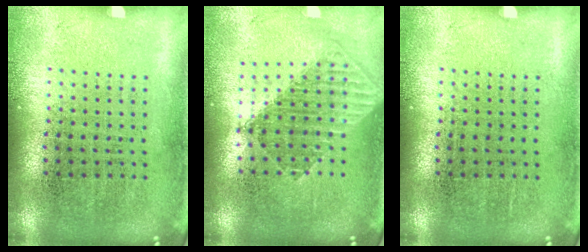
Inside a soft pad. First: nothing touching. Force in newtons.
{"total": 1.7, "press": 1.4, "slide": 0.9}
{"total": 0.0}